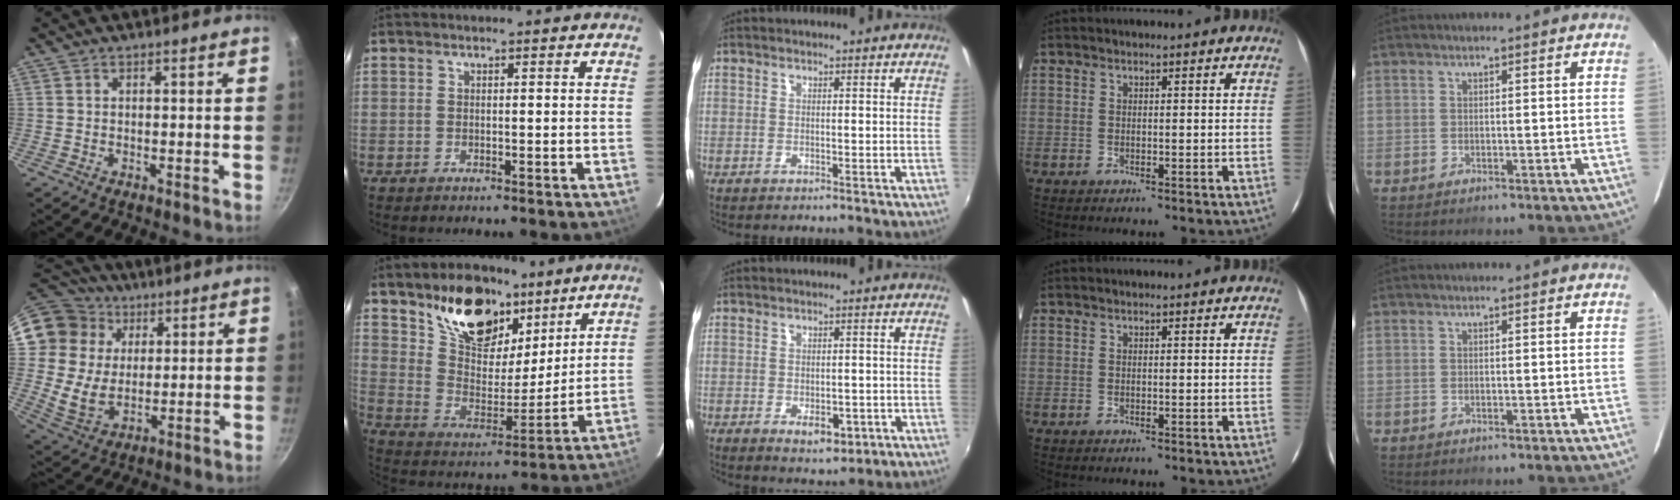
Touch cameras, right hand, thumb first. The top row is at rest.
{"thumb": {"total": 15.4, "force": [6.1, 12.9, 5.9], "torque": [-0.094, -0.009, 0.112]}, "index": {"total": 18.1, "force": [11.4, 9.8, 10.1], "torque": [-0.187, 0.023, 0.210]}, "middle": {"total": 4.8, "force": [-1.8, 2.7, 3.5], "torque": [-0.061, -0.012, -0.018]}}